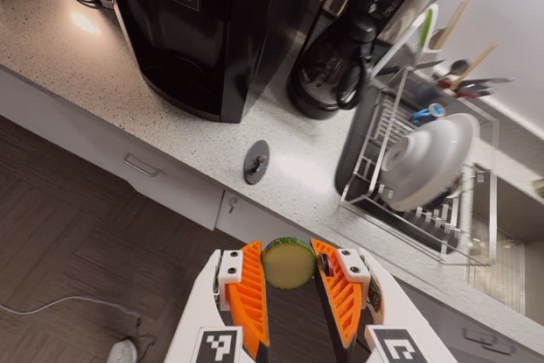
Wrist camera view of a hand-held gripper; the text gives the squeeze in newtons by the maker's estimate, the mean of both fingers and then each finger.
{"total": 10.4, "left": 10.4, "right": 10.5}